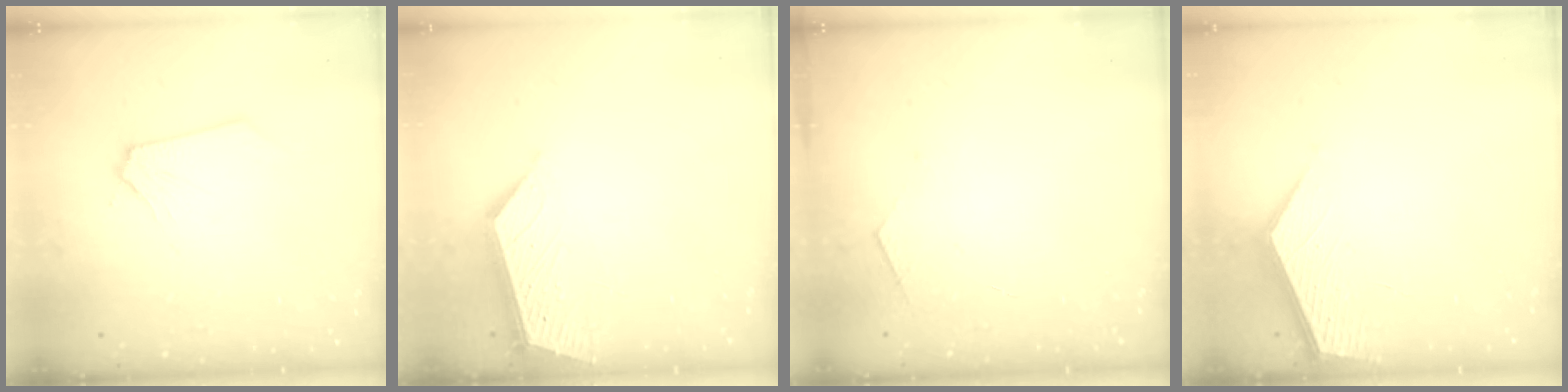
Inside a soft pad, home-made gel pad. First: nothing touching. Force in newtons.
{"total": 5.7, "press": 5.7, "slide": 0.3}
{"total": 2.7, "press": 2.7, "slide": 0.3}
{"total": 2.6, "press": 2.6, "slide": 0.3}